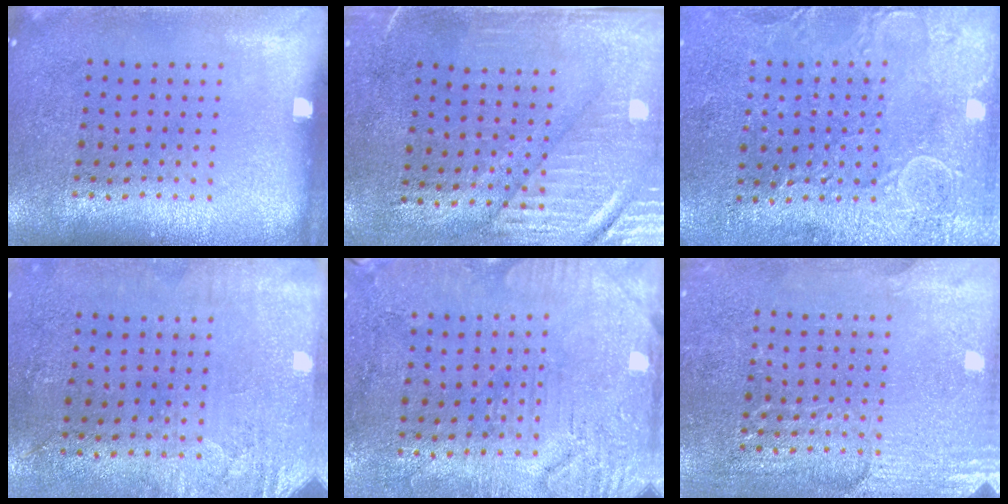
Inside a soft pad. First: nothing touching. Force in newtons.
{"total": 3.0, "press": 2.6, "slide": 1.5}
{"total": 2.8, "press": 2.7, "slide": 0.8}
{"total": 2.8, "press": 2.4, "slide": 1.6}
{"total": 3.1, "press": 2.8, "slide": 1.3}
{"total": 2.9, "press": 2.8, "slide": 0.3}